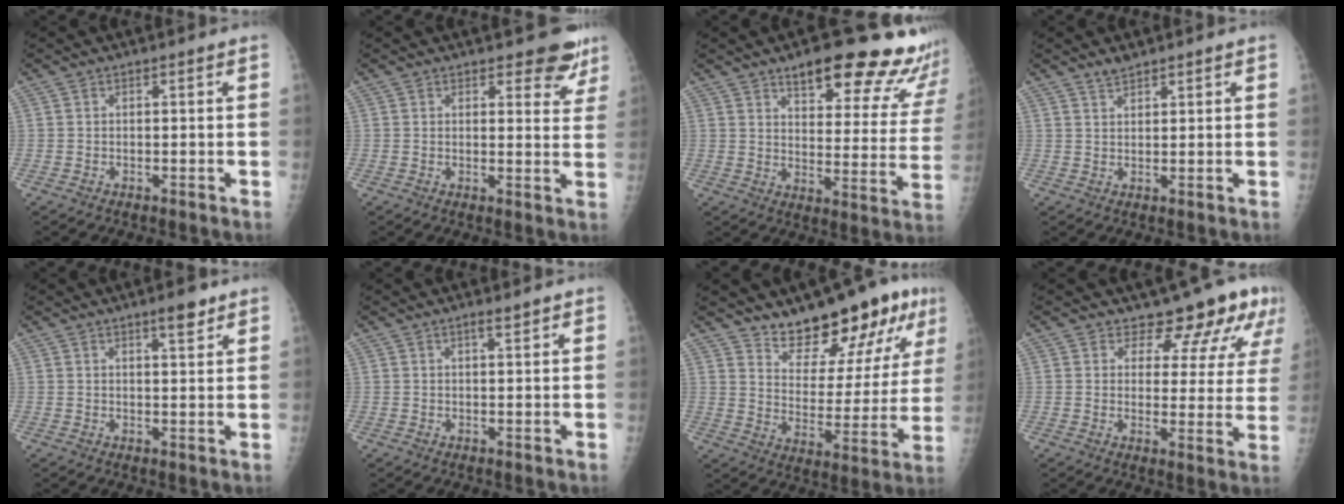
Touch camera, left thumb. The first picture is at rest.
{"total": 6.0, "force": [4.8, 2.6, 2.4], "torque": [0.007, -0.030, 0.048]}
{"total": 22.7, "force": [18.1, 6.5, 12.1], "torque": [-0.113, -0.099, 0.223]}
{"total": 2.1, "force": [1.9, 0.8, 0.7], "torque": [-0.003, -0.010, 0.036]}
{"total": 3.8, "force": [2.6, 1.0, 2.6], "torque": [-0.032, -0.015, 0.037]}
{"total": 1.6, "force": [1.1, 0.3, 1.1], "torque": [-0.016, -0.006, 0.018]}
{"total": 17.3, "force": [12.3, 6.4, 10.4], "torque": [-0.101, -0.083, 0.194]}
{"total": 10.9, "force": [8.9, 5.0, 3.9], "torque": [-0.006, -0.055, 0.093]}